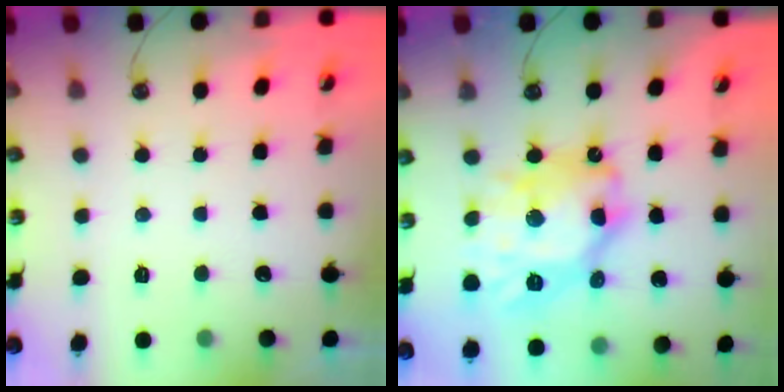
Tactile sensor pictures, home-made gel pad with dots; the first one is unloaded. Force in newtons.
{"total": 19.4, "press": 19.2, "slide": 2.3}